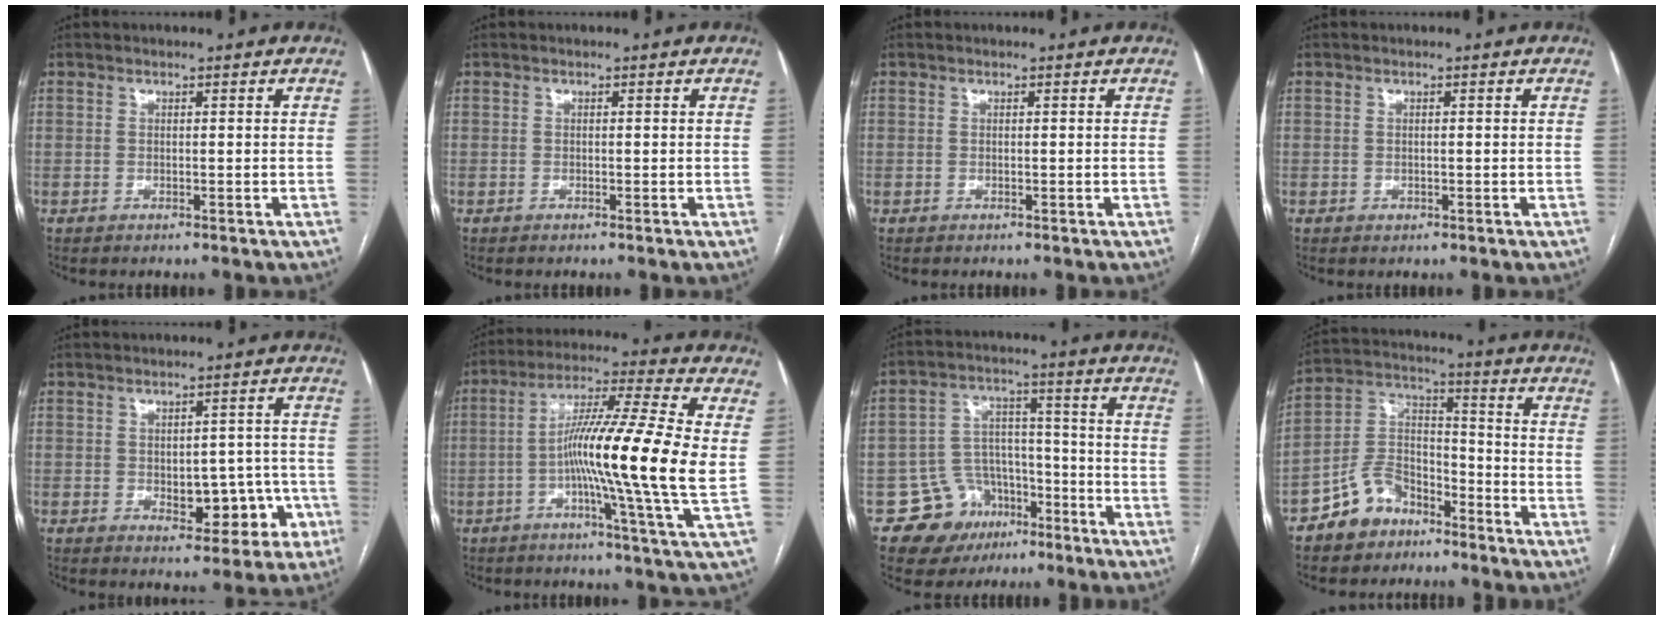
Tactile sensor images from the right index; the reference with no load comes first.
{"total": 0.0}
{"total": 0.0}
{"total": 0.6, "force": [-0.1, 0.5, 0.2], "torque": [-0.004, 0.001, 0.001]}
{"total": 9.0, "force": [-3.1, 5.1, 6.7], "torque": [-0.063, 0.031, -0.026]}
{"total": 16.8, "force": [-1.0, -1.3, 16.7], "torque": [-0.285, -0.005, -0.036]}
{"total": 9.9, "force": [-6.0, 7.6, 2.1], "torque": [-0.036, 0.044, -0.089]}
{"total": 9.5, "force": [-6.8, 5.8, 3.4], "torque": [-0.075, 0.026, -0.126]}